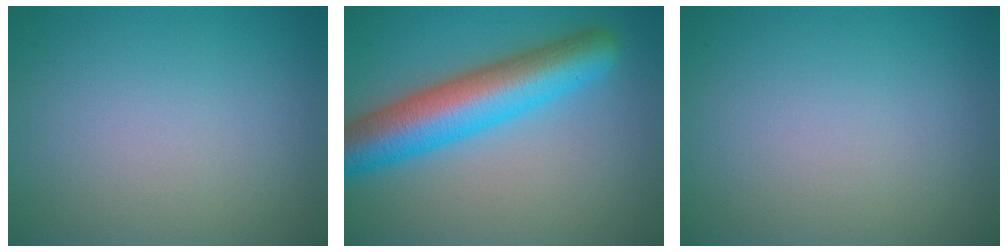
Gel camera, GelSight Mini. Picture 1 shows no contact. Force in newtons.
{"total": 8.5, "press": 8.5, "slide": 0.2}
{"total": 0.0}